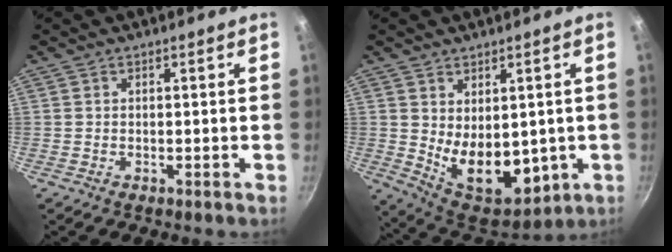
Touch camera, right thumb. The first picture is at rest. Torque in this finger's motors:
{"motor_torque": [-0.74, 1.47, 0.66, 0.66, 0.10]}